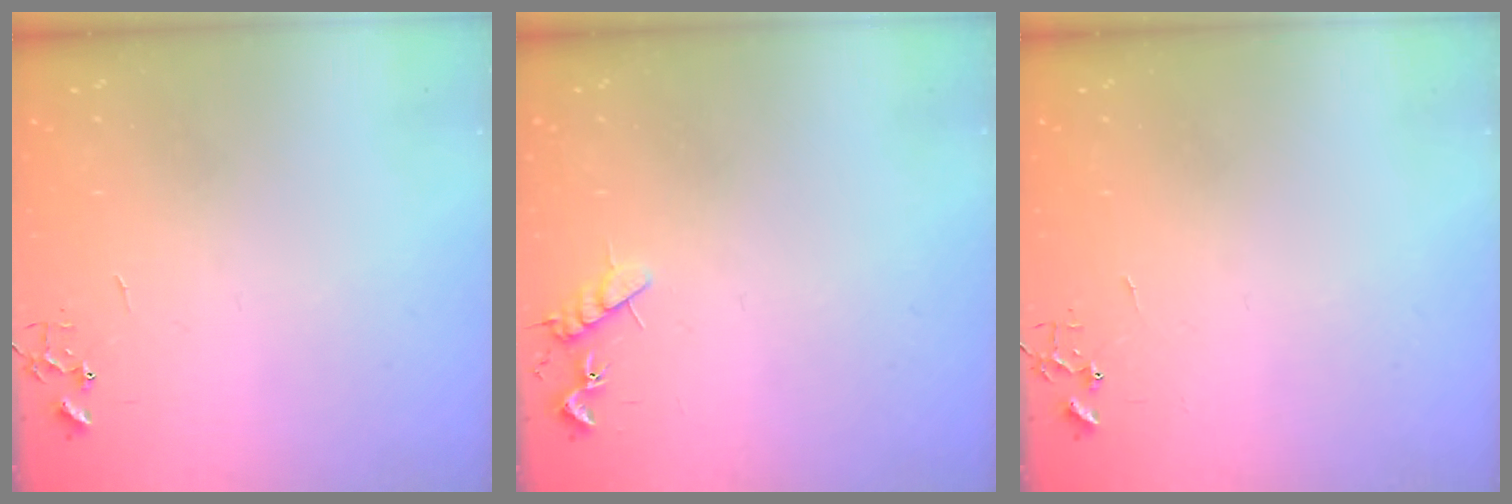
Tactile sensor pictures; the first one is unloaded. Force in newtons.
{"total": 7.0, "press": 6.9, "slide": 0.6}
{"total": 0.0}